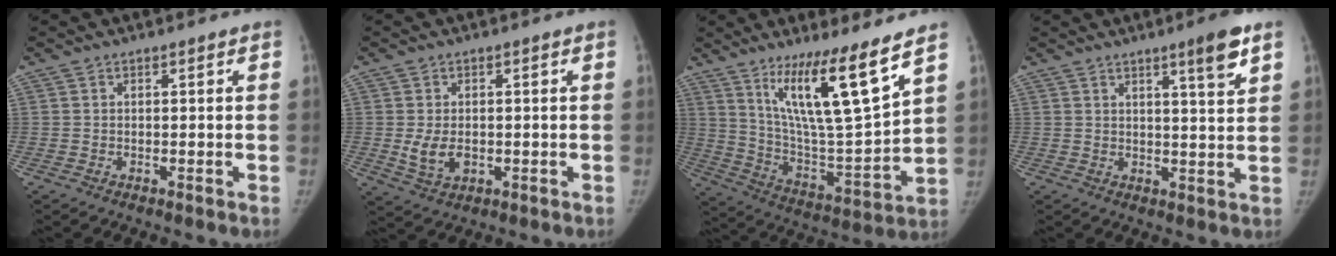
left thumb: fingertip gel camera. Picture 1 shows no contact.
{"total": 5.1, "force": [-0.5, 3.4, 3.7], "torque": [-0.062, -0.008, -0.001]}
{"total": 18.6, "force": [11.4, 2.3, 14.6], "torque": [-0.231, -0.074, 0.208]}
{"total": 6.2, "force": [3.7, 0.5, 4.9], "torque": [-0.068, -0.025, 0.054]}